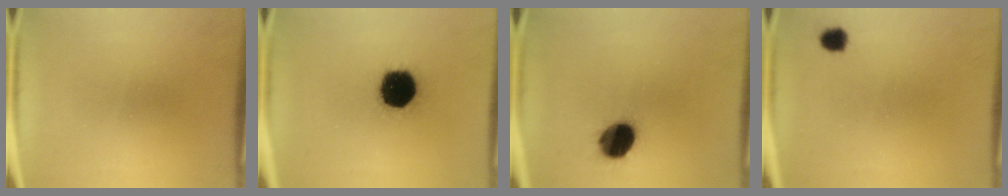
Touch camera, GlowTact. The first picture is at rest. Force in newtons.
{"total": 17.1}
{"total": 10.7}
{"total": 2.4}